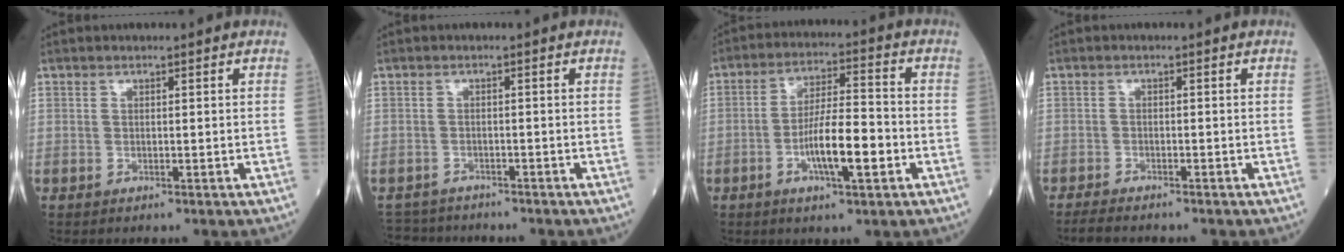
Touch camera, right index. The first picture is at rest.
{"total": 4.5, "force": [-4.3, 1.5, -0.4], "torque": [0.010, -0.007, -0.074]}
{"total": 9.6, "force": [-3.0, 1.6, 9.0], "torque": [-0.163, 0.004, -0.053]}
{"total": 3.4, "force": [-3.1, 0.7, 1.4], "torque": [-0.026, -0.009, -0.049]}